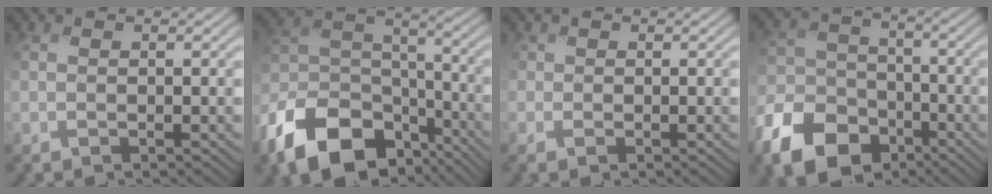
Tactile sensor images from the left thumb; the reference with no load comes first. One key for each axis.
{"total": 15.8, "fx": -9.3, "fy": 9.5, "fz": 8.4, "tx": -0.217, "ty": -0.034, "tz": -0.175}
{"total": 1.4, "fx": -0.4, "fy": 1.2, "fz": 0.6, "tx": -0.013, "ty": -0.005, "tz": -0.011}
{"total": 12.5, "fx": -7.4, "fy": 8.2, "fz": 5.9, "tx": -0.160, "ty": -0.029, "tz": -0.139}